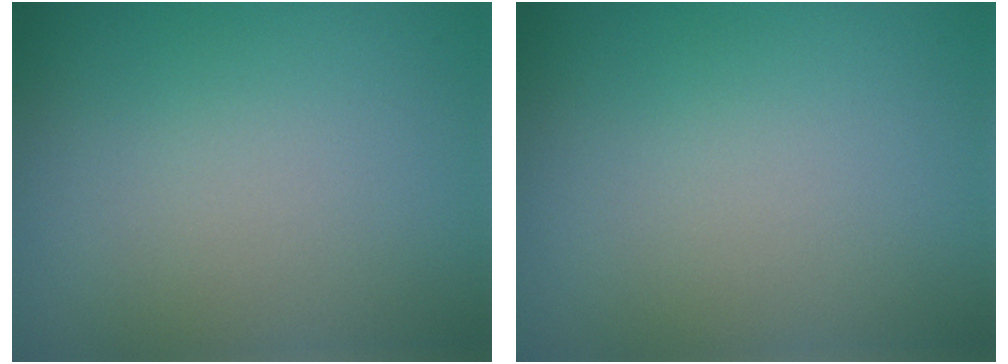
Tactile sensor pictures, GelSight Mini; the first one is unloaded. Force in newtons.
{"total": 0.0}